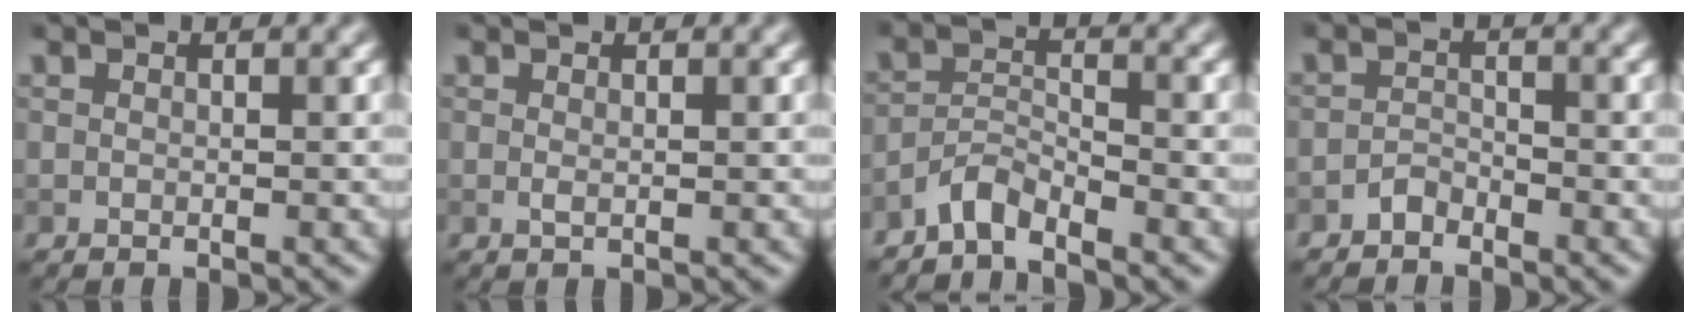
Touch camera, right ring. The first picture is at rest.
{"total": 0.5, "force": [0.1, 0.1, 0.5], "torque": [-0.012, 0.000, 0.001]}
{"total": 2.7, "force": [-2.5, 0.4, 0.9], "torque": [-0.018, 0.007, -0.058]}
{"total": 1.4, "force": [-1.2, 0.5, 0.3], "torque": [-0.005, 0.007, -0.026]}